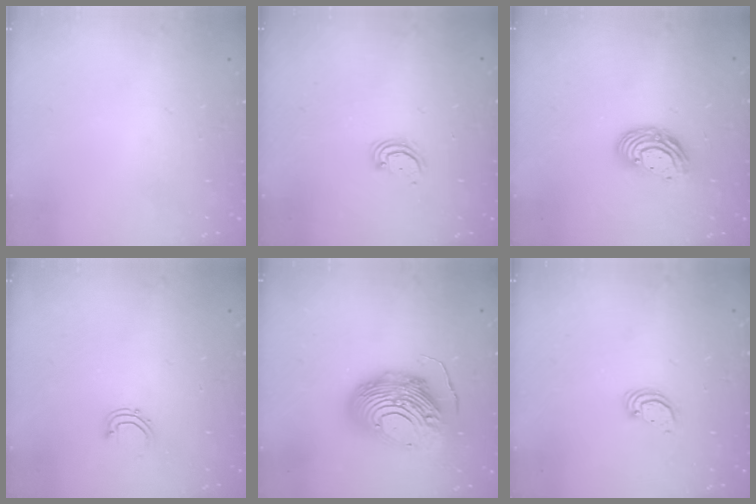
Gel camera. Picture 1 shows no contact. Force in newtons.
{"total": 2.9, "press": 2.9, "slide": 0.2}
{"total": 9.9, "press": 9.9, "slide": 0.8}
{"total": 3.7, "press": 3.6, "slide": 0.8}
{"total": 18.1, "press": 18.0, "slide": 1.6}
{"total": 2.8, "press": 2.8, "slide": 0.2}